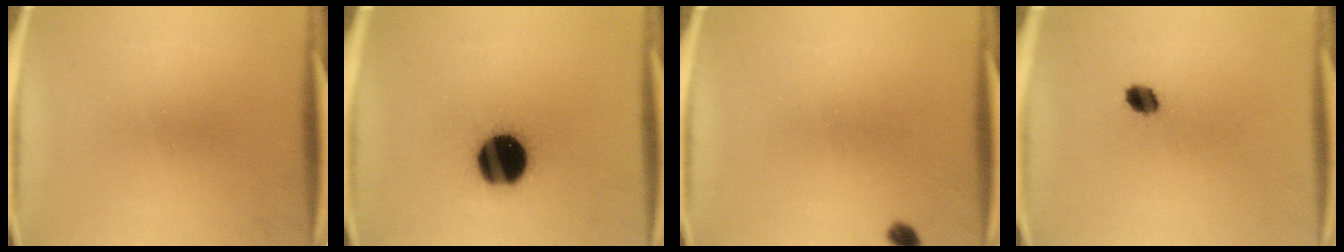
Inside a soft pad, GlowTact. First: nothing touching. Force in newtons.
{"total": 19.3}
{"total": 1.5}
{"total": 3.2}